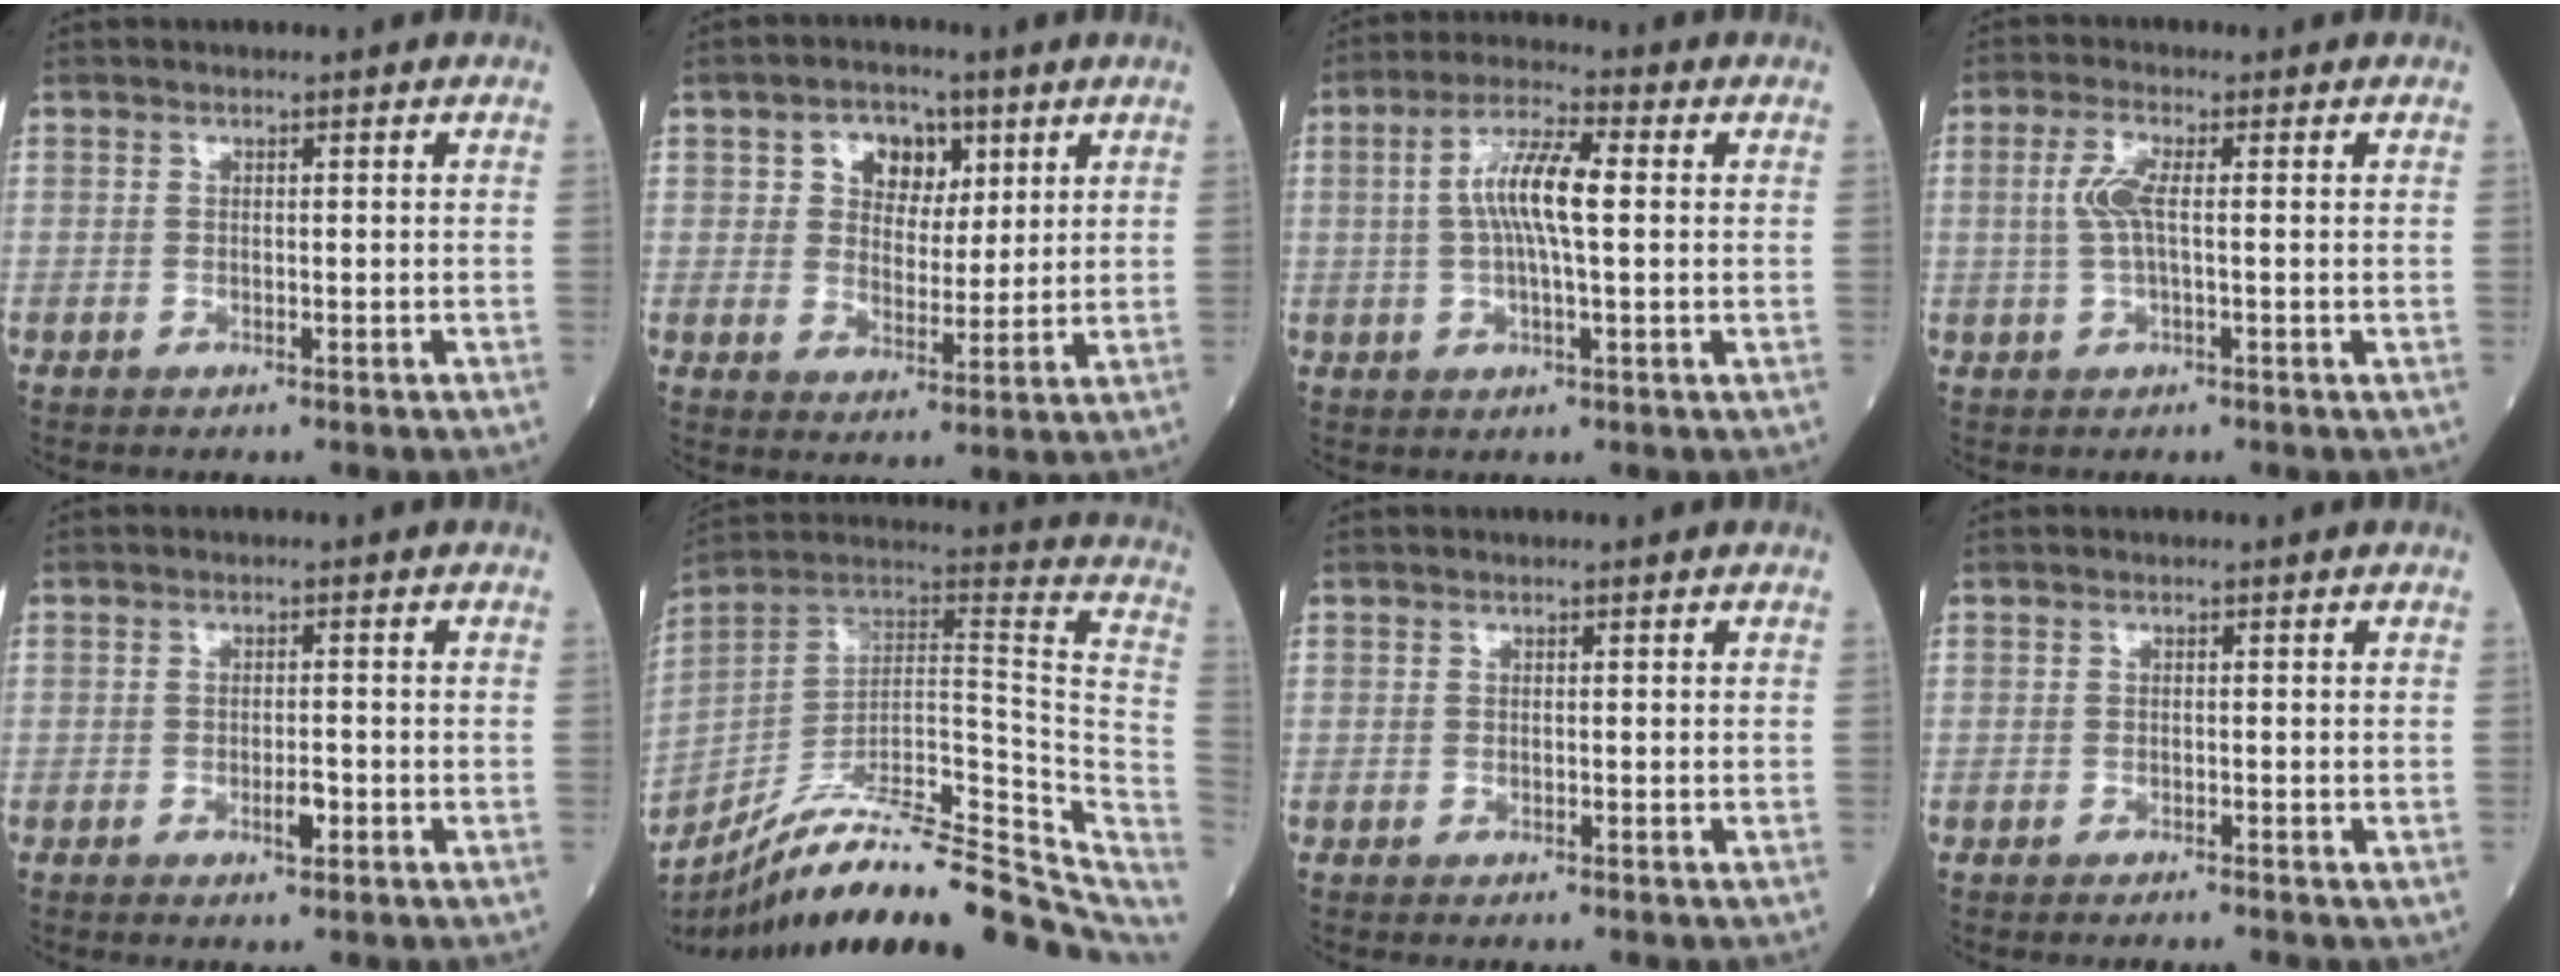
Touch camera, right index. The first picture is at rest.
{"total": 6.7, "force": [2.9, 4.7, 3.8], "torque": [-0.056, 0.017, 0.050]}
{"total": 8.1, "force": [0.8, 1.2, 8.0], "torque": [-0.157, 0.012, 0.009]}
{"total": 4.0, "force": [0.4, 0.8, 3.9], "torque": [-0.093, 0.006, 0.005]}
{"total": 2.1, "force": [-0.9, 0.5, 1.8], "torque": [-0.026, 0.000, -0.014]}
{"total": 26.4, "force": [-21.8, 5.5, 13.8], "torque": [-0.146, 0.028, -0.322]}
{"total": 0.0}
{"total": 0.7, "force": [-0.7, 0.1, 0.1], "torque": [-0.004, -0.001, -0.012]}